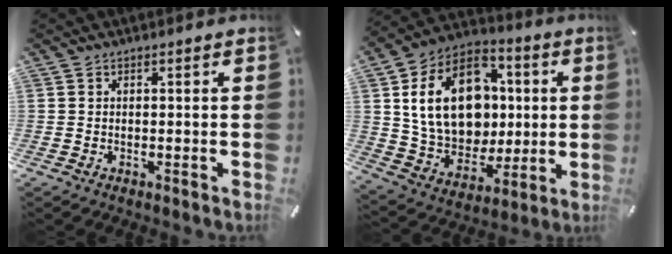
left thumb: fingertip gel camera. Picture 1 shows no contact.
{"total": 20.8, "force": [2.9, 16.0, 12.9], "torque": [-0.236, 0.008, 0.060]}